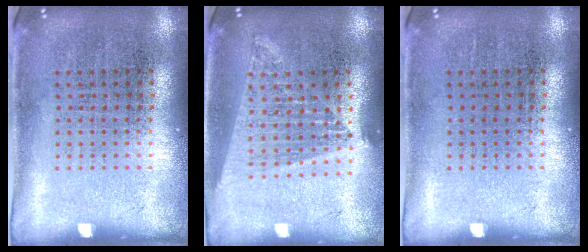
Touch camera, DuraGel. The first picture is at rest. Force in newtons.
{"total": 1.7, "press": 1.5, "slide": 0.8}
{"total": 0.0}